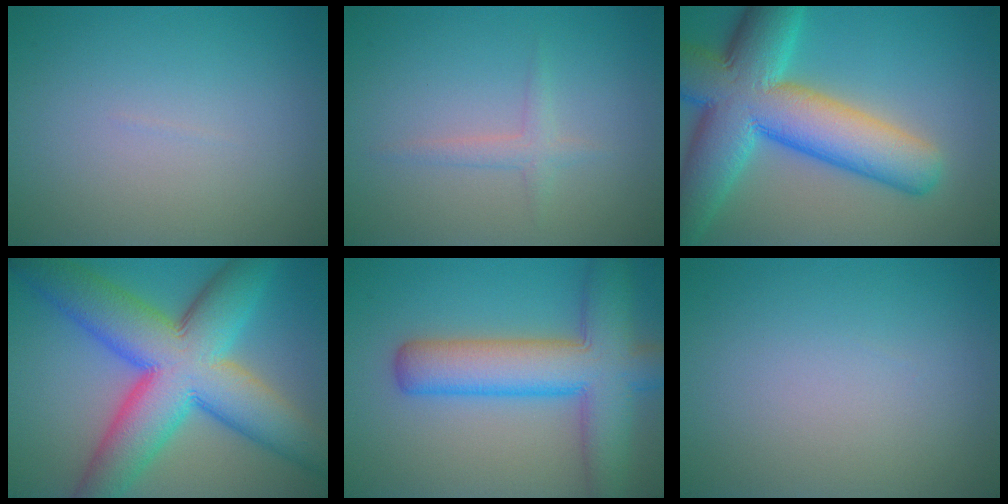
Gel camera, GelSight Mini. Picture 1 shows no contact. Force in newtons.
{"total": 1.3, "press": 1.3, "slide": 0.1}
{"total": 13.1, "press": 13.1, "slide": 0.2}
{"total": 13.9, "press": 13.9, "slide": 0.3}
{"total": 9.1, "press": 9.1, "slide": 0.4}
{"total": 0.0}